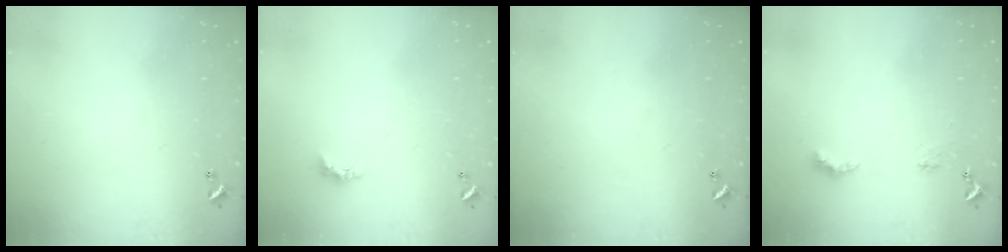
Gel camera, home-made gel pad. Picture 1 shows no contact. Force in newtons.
{"total": 1.3, "press": 1.2, "slide": 0.5}
{"total": 0.0}
{"total": 2.5, "press": 2.5, "slide": 0.5}